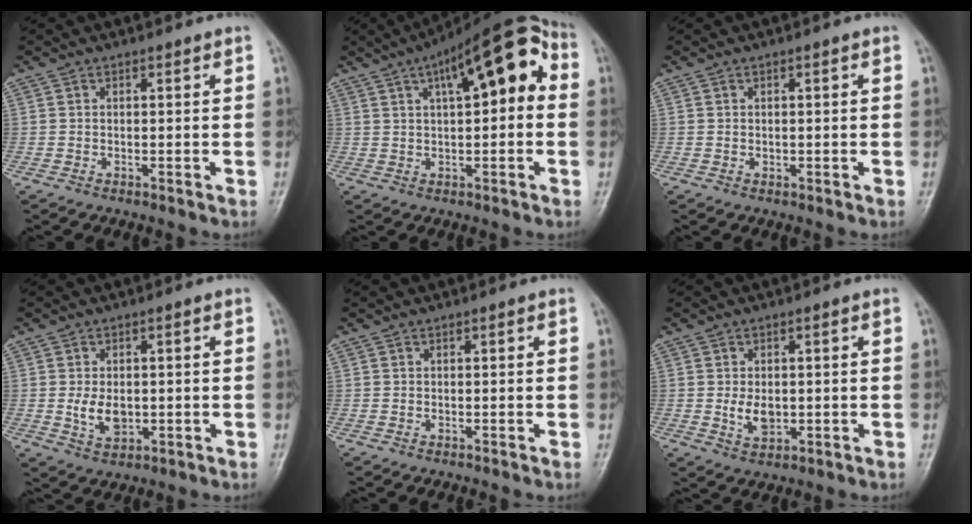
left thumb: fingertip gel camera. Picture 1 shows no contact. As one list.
[{"total": 15.2, "force": [4.0, 5.8, 13.4], "torque": [-0.166, 0.038, 0.050]}, {"total": 0.6, "force": [0.1, 0.4, 0.4], "torque": [-0.007, 0.003, 0.004]}, {"total": 5.4, "force": [-0.4, 3.5, 4.1], "torque": [-0.062, -0.004, 0.000]}, {"total": 0.0}, {"total": 4.6, "force": [-0.2, 3.0, 3.4], "torque": [-0.050, -0.003, 0.003]}]